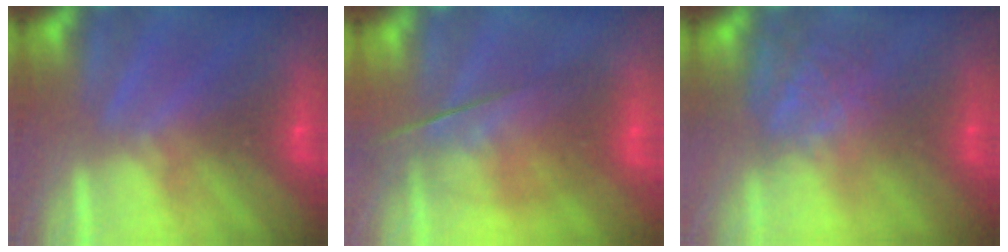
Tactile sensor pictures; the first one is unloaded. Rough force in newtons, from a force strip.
{"total": 4.4}
{"total": 4.7}